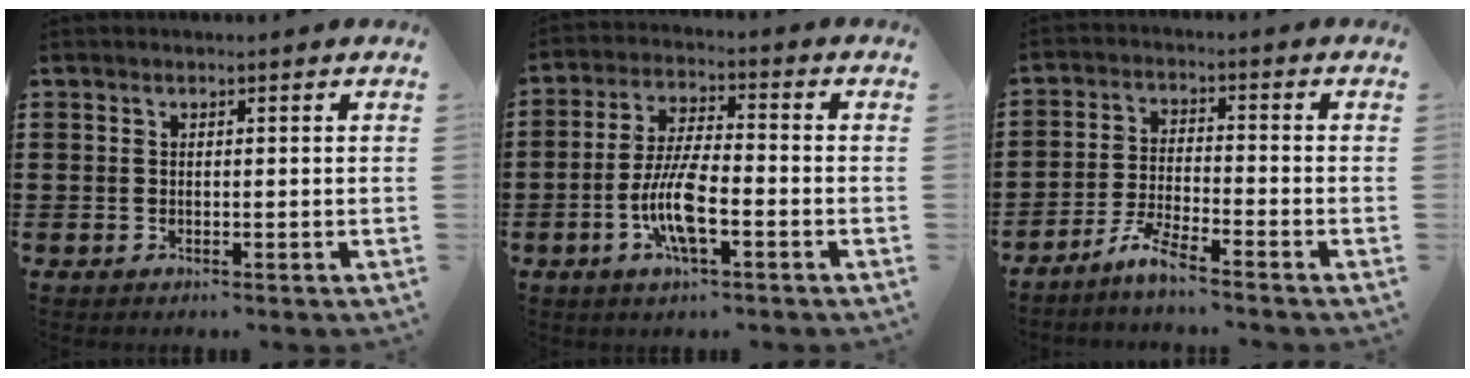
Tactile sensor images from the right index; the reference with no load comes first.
{"total": 8.8, "force": [-2.9, 2.6, 7.8], "torque": [-0.175, -0.010, -0.060]}
{"total": 4.7, "force": [-4.2, -0.1, 2.1], "torque": [-0.058, -0.007, -0.086]}